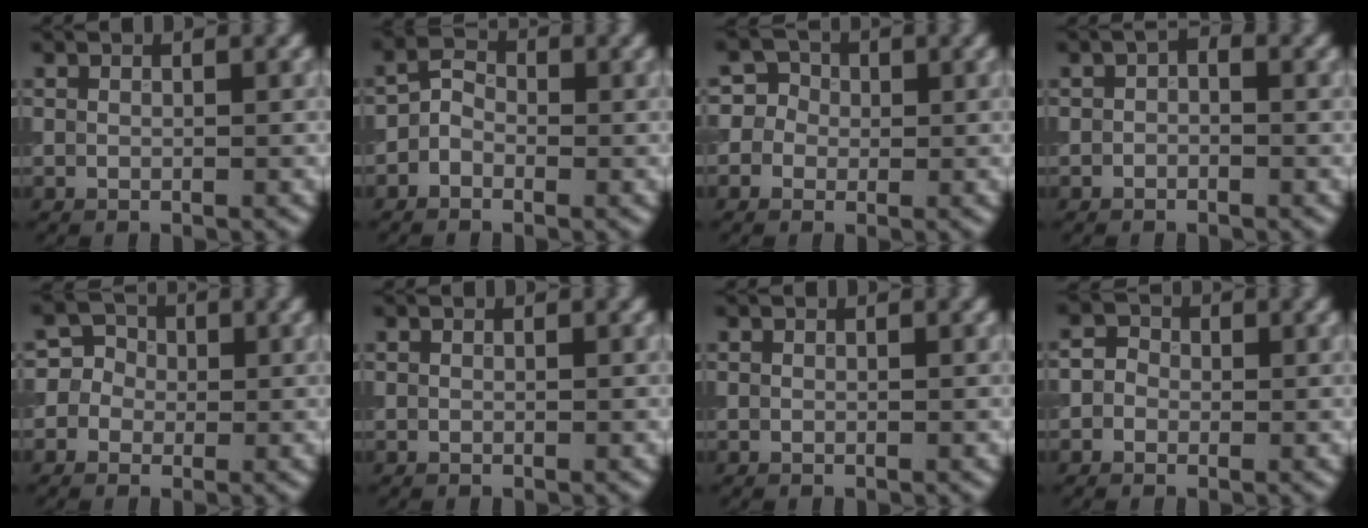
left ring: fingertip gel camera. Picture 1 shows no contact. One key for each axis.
{"total": 1.8, "fx": -1.2, "fy": 1.2, "fz": 0.8, "tx": -0.014, "ty": 0.005, "tz": -0.030}
{"total": 4.1, "fx": 0.2, "fy": 4.0, "fz": 1.1, "tx": 0.008, "ty": 0.032, "tz": -0.018}
{"total": 1.0, "fx": -0.4, "fy": 0.6, "fz": 0.6, "tx": -0.010, "ty": -0.001, "tz": -0.012}
{"total": 4.0, "fx": -0.1, "fy": 3.9, "fz": 1.0, "tx": 0.012, "ty": 0.026, "tz": -0.025}
{"total": 0.0}
{"total": 0.0}
{"total": 1.7, "fx": -0.6, "fy": 1.5, "fz": 0.6, "tx": 0.004, "ty": 0.004, "tz": -0.023}